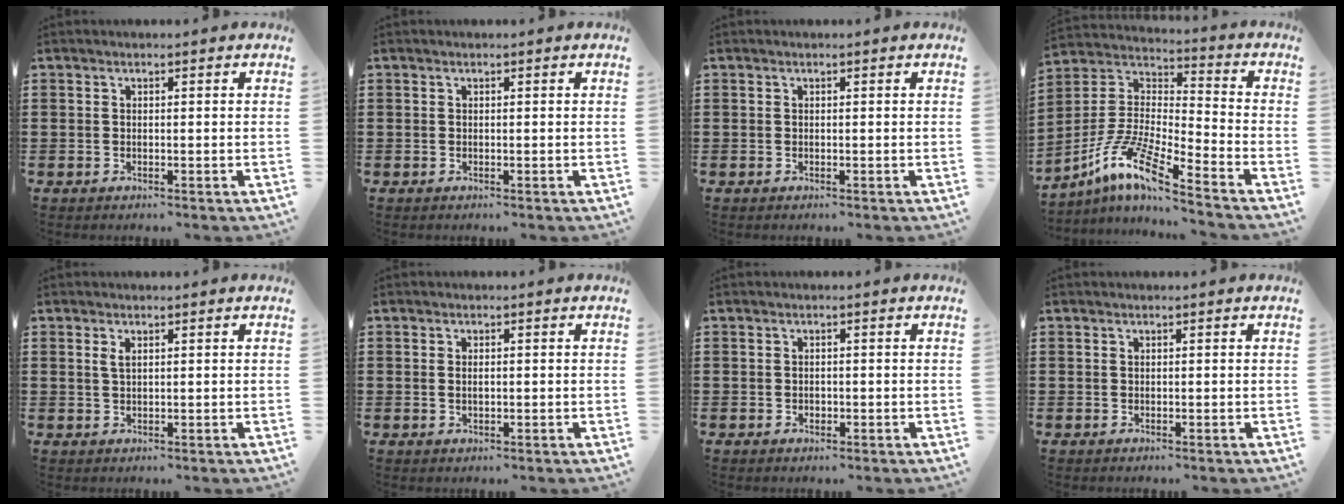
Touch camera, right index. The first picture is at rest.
{"total": 0.0}
{"total": 0.0}
{"total": 10.3, "force": [-8.1, 1.0, 6.3], "torque": [-0.142, -0.008, -0.166]}
{"total": 1.5, "force": [0.6, 0.6, 1.2], "torque": [-0.025, 0.003, 0.011]}
{"total": 1.3, "force": [0.0, 0.6, 1.2], "torque": [-0.025, 0.003, -0.001]}
{"total": 0.7, "force": [-0.2, 0.6, 0.2], "torque": [-0.007, 0.002, -0.005]}
{"total": 0.0}